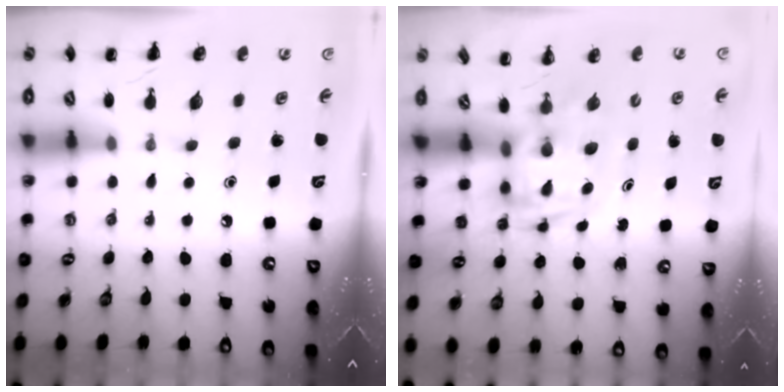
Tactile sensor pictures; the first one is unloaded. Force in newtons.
{"total": 2.7, "press": 2.7, "slide": 0.5}